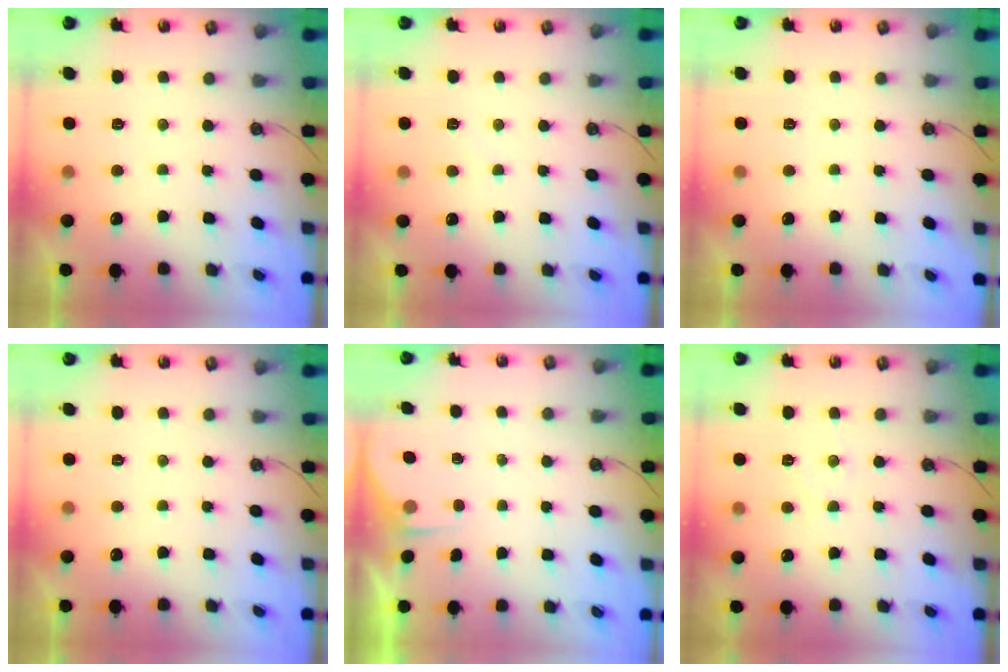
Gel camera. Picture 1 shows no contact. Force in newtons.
{"total": 3.6, "press": 3.6, "slide": 0.5}
{"total": 0.0}
{"total": 0.0}
{"total": 1.6, "press": 1.6, "slide": 0.3}
{"total": 4.5, "press": 4.5, "slide": 0.5}